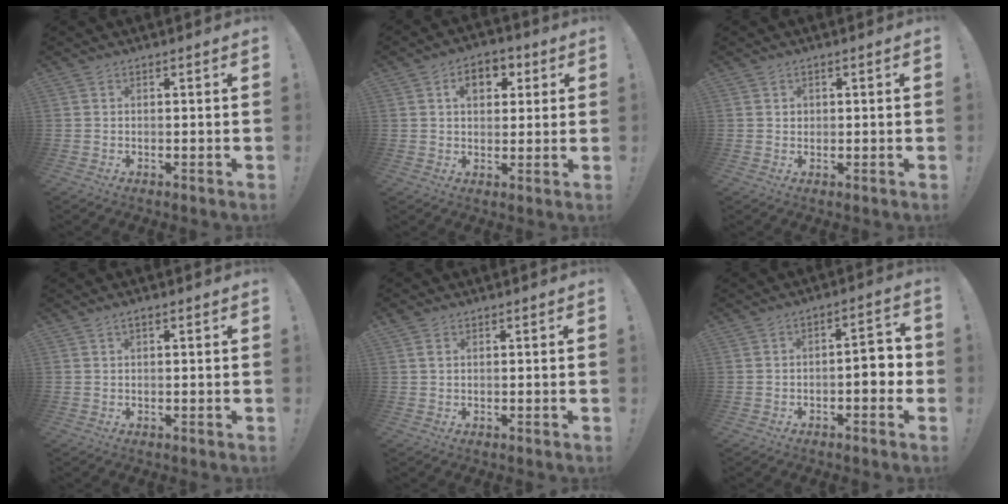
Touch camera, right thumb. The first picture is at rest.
{"total": 7.9, "force": [2.9, 5.7, 4.6], "torque": [-0.053, 0.000, 0.047]}
{"total": 1.3, "force": [0.5, 1.2, 0.3], "torque": [-0.001, 0.000, 0.008]}
{"total": 1.4, "force": [0.7, 0.4, 1.1], "torque": [-0.015, -0.002, 0.011]}
{"total": 1.4, "force": [0.8, 0.8, 0.8], "torque": [-0.010, -0.002, 0.013]}
{"total": 6.7, "force": [-1.3, 3.0, 5.8], "torque": [-0.081, 0.011, -0.023]}